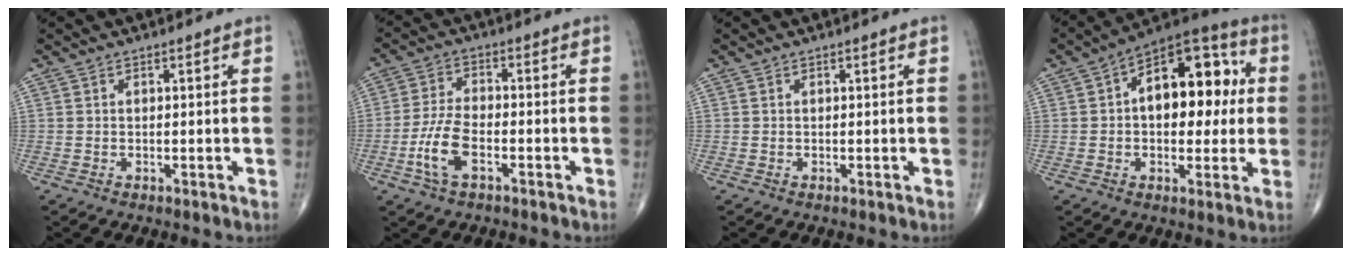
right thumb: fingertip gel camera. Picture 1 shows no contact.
{"total": 7.4, "force": [-3.0, 3.2, 5.9], "torque": [-0.129, 0.020, -0.061]}
{"total": 0.0}
{"total": 17.3, "force": [2.2, 9.9, 14.0], "torque": [-0.157, 0.028, 0.024]}